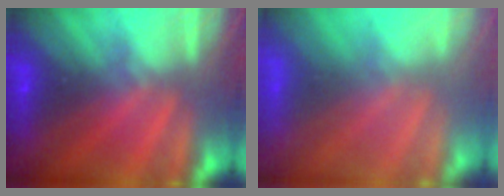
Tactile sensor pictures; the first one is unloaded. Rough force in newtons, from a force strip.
{"total": 8.0}